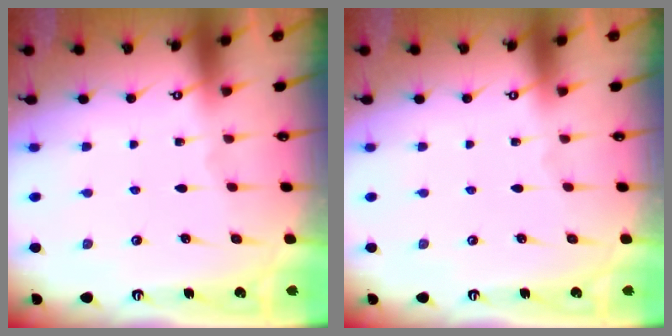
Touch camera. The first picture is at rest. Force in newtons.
{"total": 0.0}